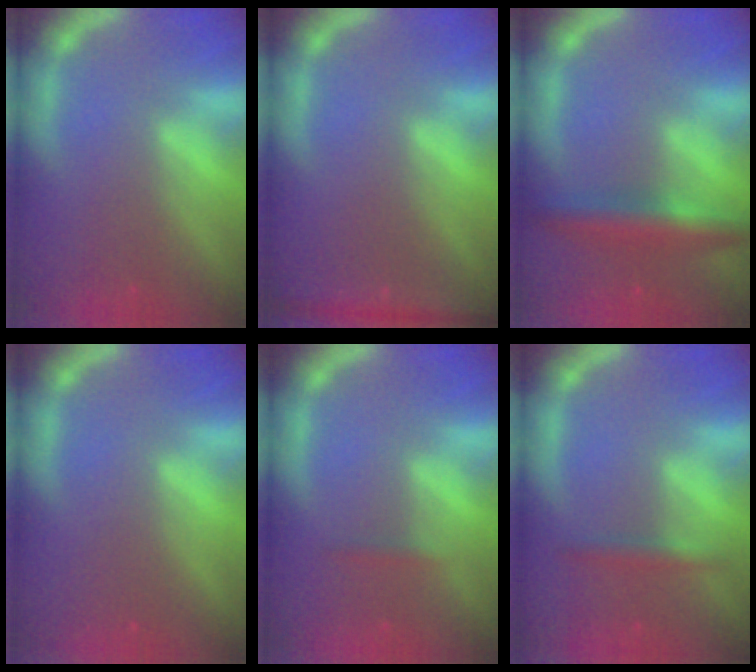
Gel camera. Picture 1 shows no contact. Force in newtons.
{"total": 4.5}
{"total": 5.0}
{"total": 0.0}
{"total": 0.9}
{"total": 1.9}